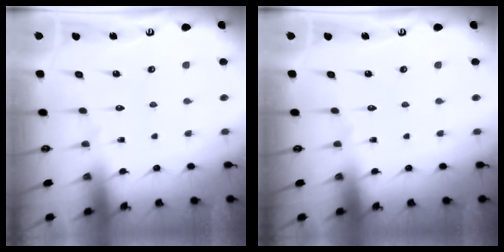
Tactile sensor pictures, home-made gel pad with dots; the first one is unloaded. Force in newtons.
{"total": 0.0}